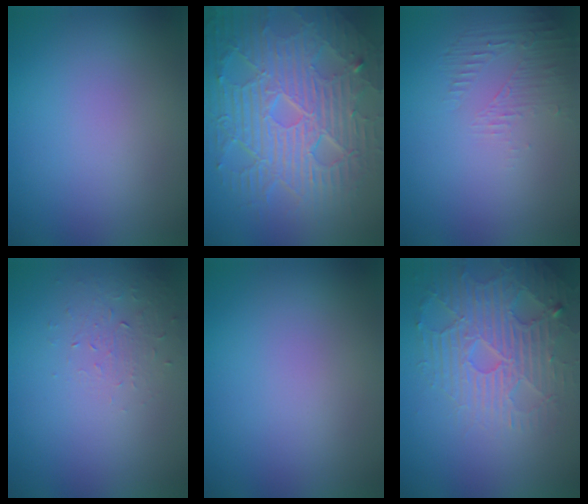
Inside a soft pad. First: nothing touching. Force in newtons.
{"total": 10.4, "press": 6.7, "slide": 7.9}
{"total": 1.6, "press": 0.4, "slide": 1.6}
{"total": 1.3, "press": 0.6, "slide": 1.2}
{"total": 0.0}
{"total": 4.6, "press": 4.3, "slide": 1.7}